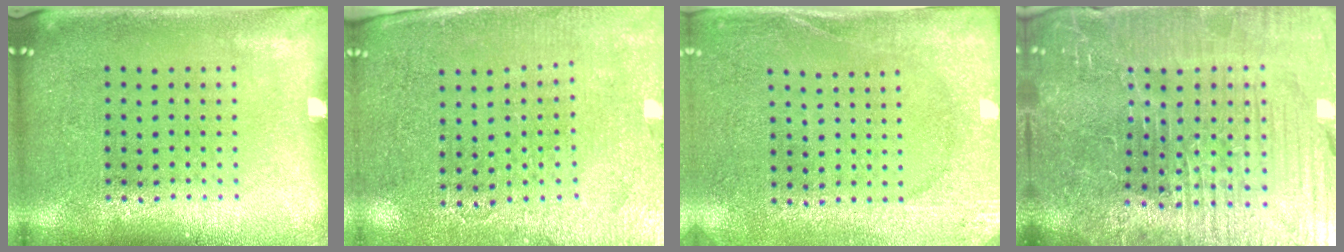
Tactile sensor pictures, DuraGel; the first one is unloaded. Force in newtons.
{"total": 3.0, "press": 2.8, "slide": 1.0}
{"total": 2.6, "press": 2.4, "slide": 0.9}
{"total": 6.2, "press": 5.8, "slide": 2.1}